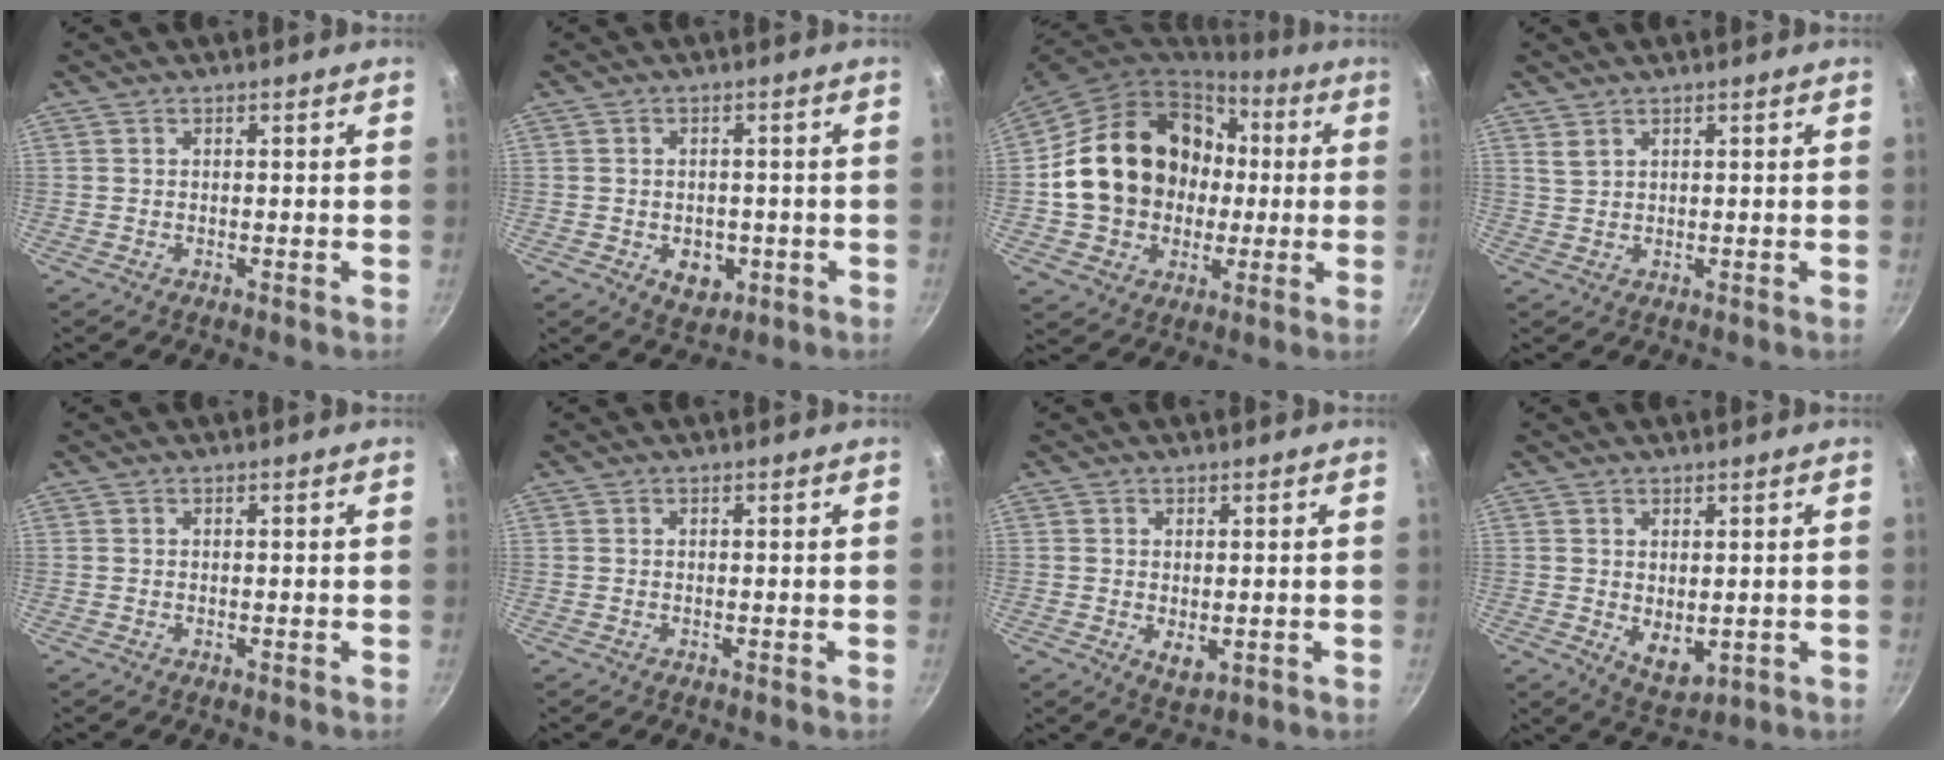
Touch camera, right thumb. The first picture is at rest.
{"total": 5.5, "force": [-1.7, 4.0, 3.4], "torque": [-0.029, 0.004, -0.012]}
{"total": 22.1, "force": [1.3, 18.2, 12.5], "torque": [-0.198, 0.043, 0.037]}
{"total": 1.7, "force": [1.3, 0.8, 0.8], "torque": [-0.014, -0.004, 0.029]}
{"total": 0.0}
{"total": 0.0}
{"total": 3.2, "force": [-0.3, 1.8, 2.6], "torque": [-0.040, -0.014, 0.001]}
{"total": 5.5, "force": [0.4, 3.3, 4.4], "torque": [-0.054, -0.020, 0.019]}